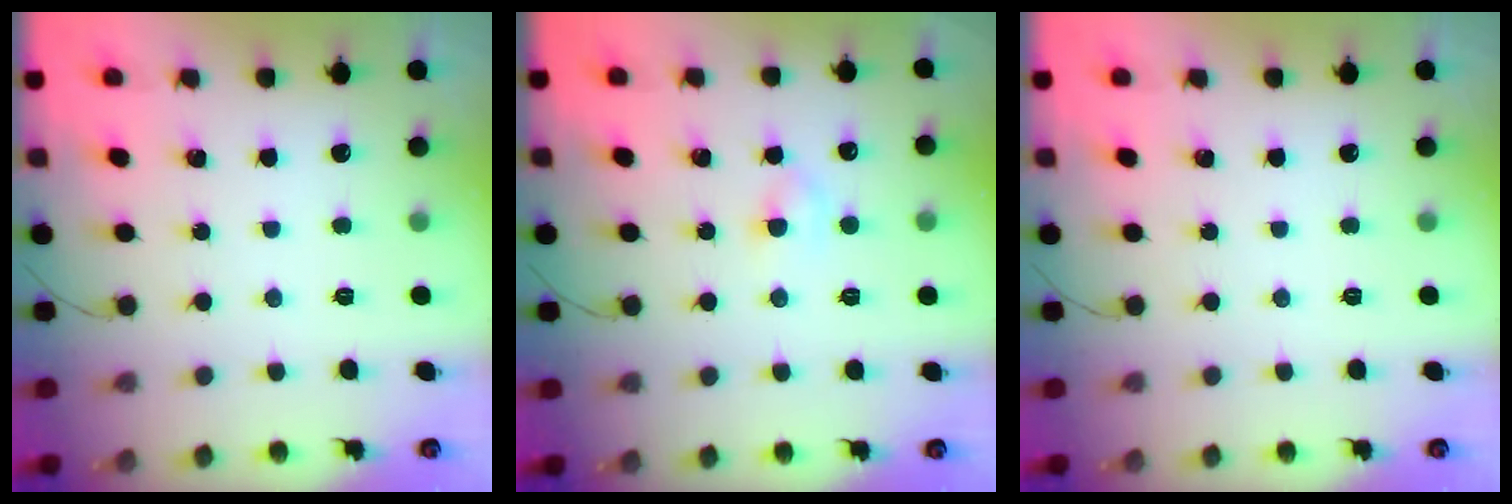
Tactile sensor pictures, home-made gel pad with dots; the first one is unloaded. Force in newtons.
{"total": 2.8, "press": 2.6, "slide": 1.0}
{"total": 0.0}